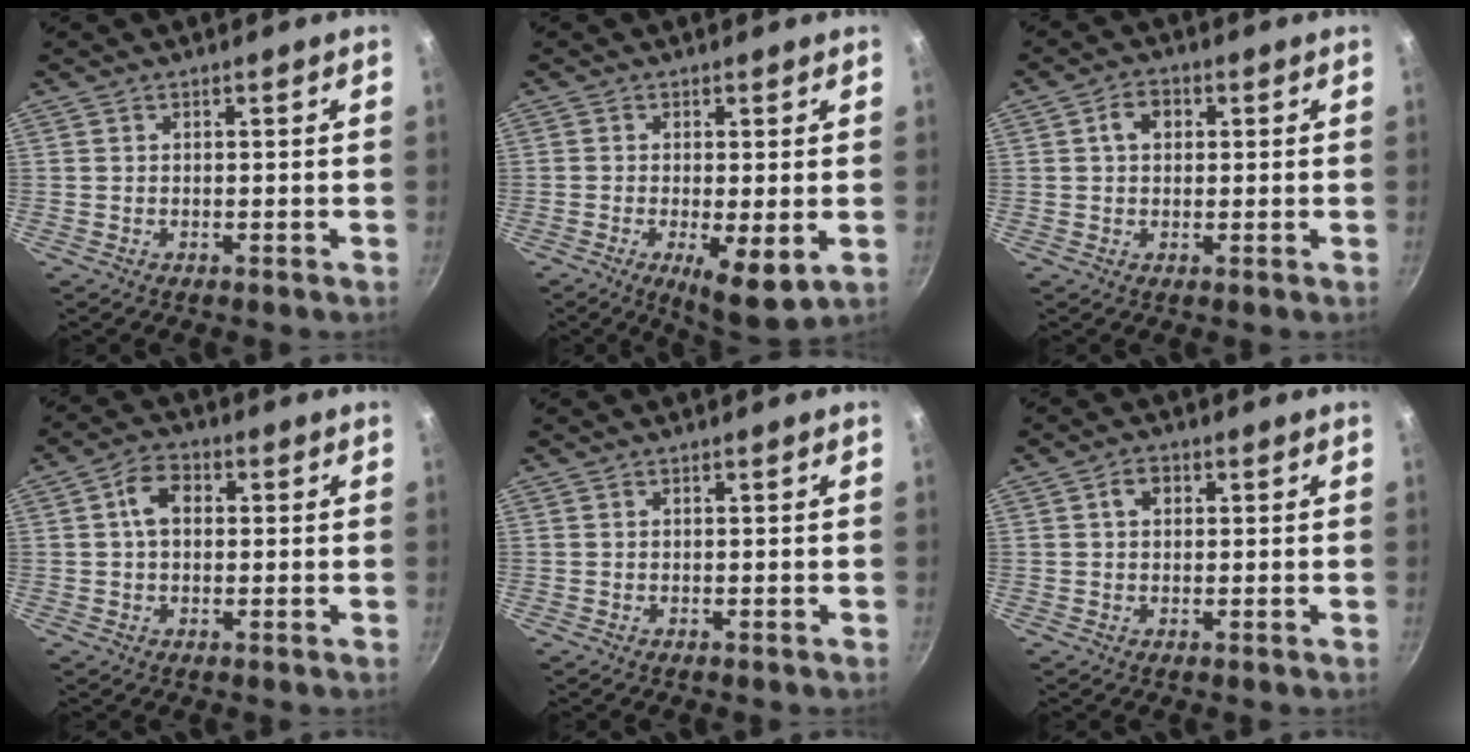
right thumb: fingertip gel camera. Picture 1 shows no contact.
{"total": 7.6, "force": [-1.6, 2.0, 7.2], "torque": [-0.110, -0.012, -0.015]}
{"total": 4.2, "force": [1.0, 3.1, 2.6], "torque": [-0.026, 0.007, 0.010]}
{"total": 5.8, "force": [0.8, 4.0, 4.1], "torque": [-0.055, 0.012, 0.004]}
{"total": 0.0}
{"total": 2.9, "force": [0.8, 2.2, 1.8], "torque": [-0.018, 0.004, 0.009]}